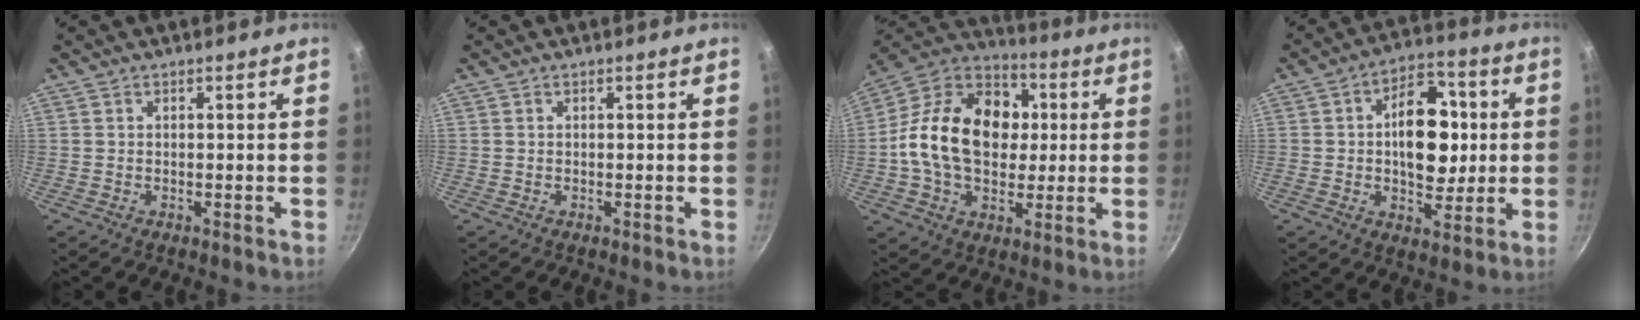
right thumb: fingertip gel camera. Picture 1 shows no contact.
{"total": 0.0}
{"total": 22.3, "force": [1.4, 16.2, 15.3], "torque": [-0.230, 0.029, 0.012]}
{"total": 14.5, "force": [0.7, 9.5, 11.0], "torque": [-0.113, 0.014, 0.004]}